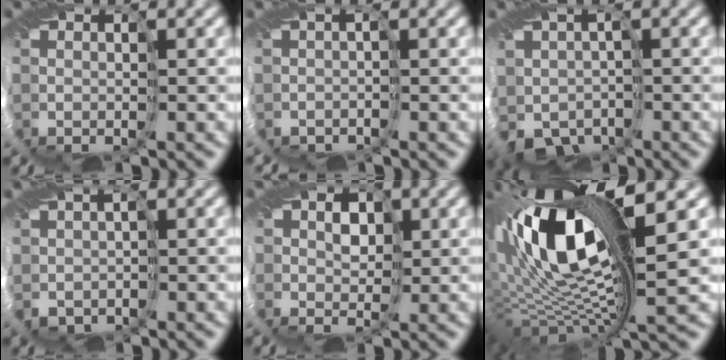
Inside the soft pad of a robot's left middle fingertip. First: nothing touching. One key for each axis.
{"total": 1.0, "fx": 0.4, "fy": 0.9, "fz": 0.3, "tx": -0.007, "ty": 0.009, "tz": 0.014}
{"total": 4.1, "fx": -0.9, "fy": 3.5, "fz": 1.9, "tx": -0.028, "ty": -0.005, "tz": -0.008}
{"total": 1.8, "fx": 0.3, "fy": 1.7, "fz": 0.6, "tx": -0.015, "ty": 0.011, "tz": 0.016}
{"total": 2.2, "fx": 0.6, "fy": 1.9, "fz": 0.9, "tx": -0.011, "ty": 0.003, "tz": 0.006}
{"total": 14.8, "fx": 2.6, "fy": 5.8, "fz": 13.4, "tx": -0.273, "ty": 0.011, "tz": 0.048}